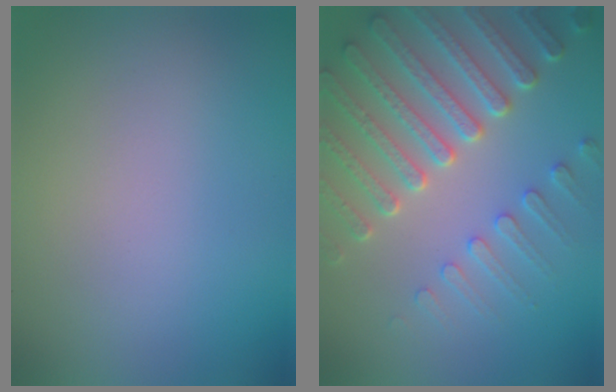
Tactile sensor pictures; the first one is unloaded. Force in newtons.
{"total": 6.8, "press": 5.4, "slide": 4.1}